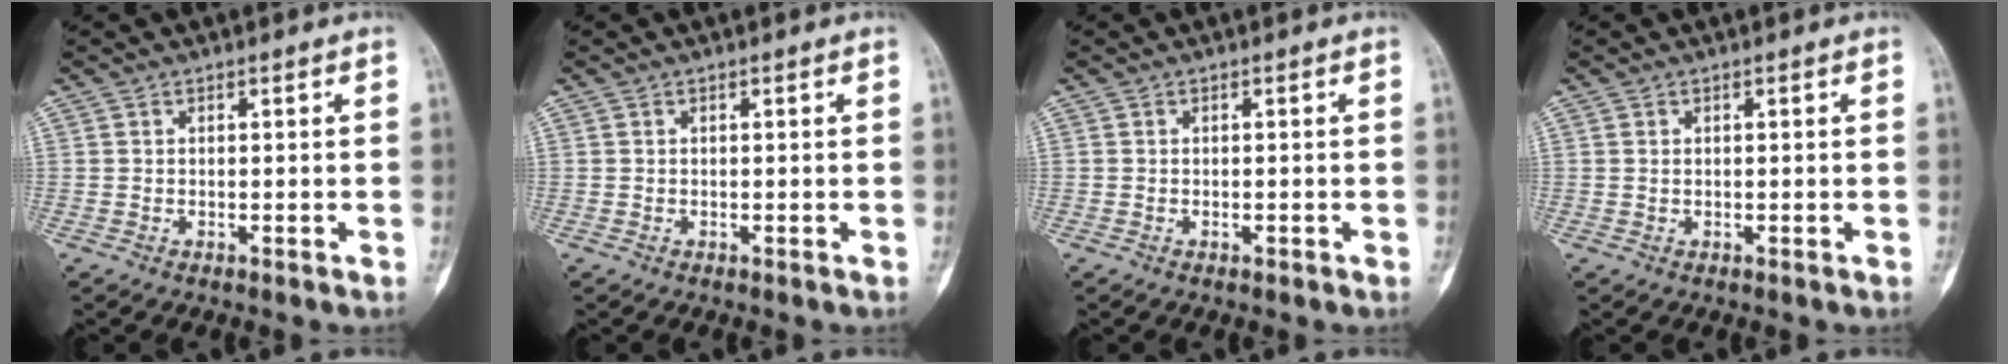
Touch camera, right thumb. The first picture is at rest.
{"total": 0.0}
{"total": 0.9, "force": [-0.3, 0.4, 0.7], "torque": [-0.015, 0.007, -0.004]}
{"total": 0.0}